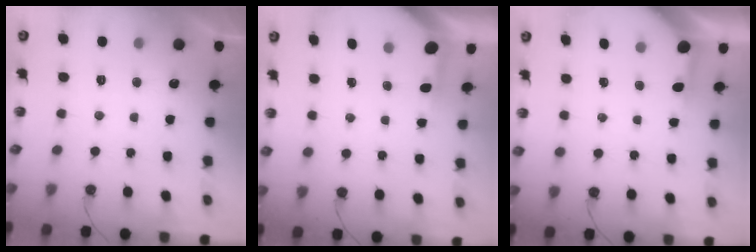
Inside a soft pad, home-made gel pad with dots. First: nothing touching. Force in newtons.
{"total": 3.3, "press": 3.2, "slide": 0.3}
{"total": 3.8, "press": 3.8, "slide": 0.5}